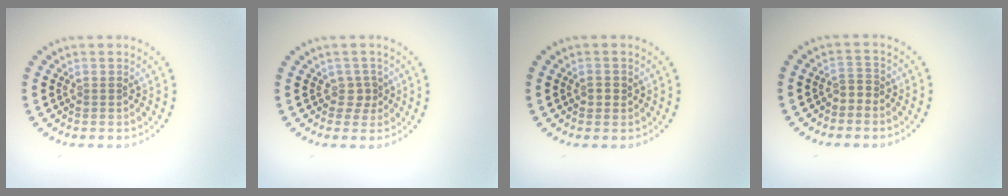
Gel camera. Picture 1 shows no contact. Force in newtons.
{"total": 1.3, "press": 1.0, "slide": 0.8}
{"total": 1.1, "press": 1.0, "slide": 0.2}
{"total": 1.1, "press": 0.8, "slide": 0.8}